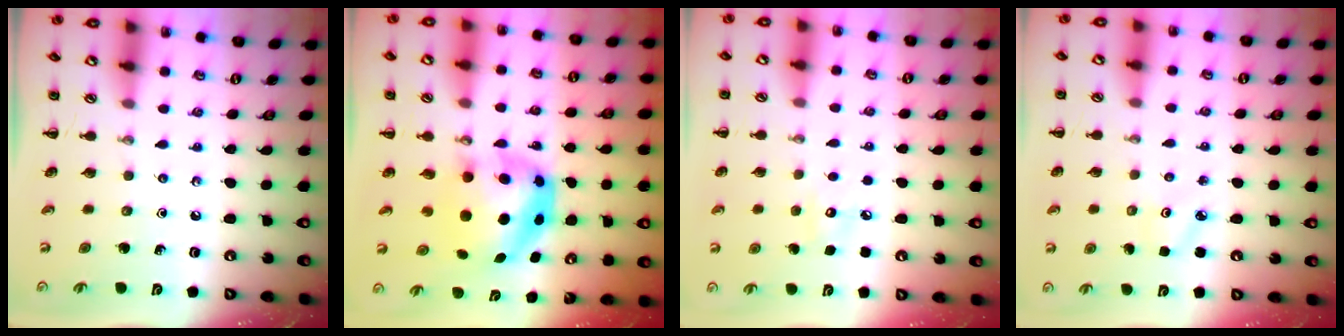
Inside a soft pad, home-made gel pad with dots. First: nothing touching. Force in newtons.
{"total": 6.8, "press": 6.7, "slide": 1.3}
{"total": 4.8, "press": 4.7, "slide": 1.3}
{"total": 2.5, "press": 2.4, "slide": 0.7}